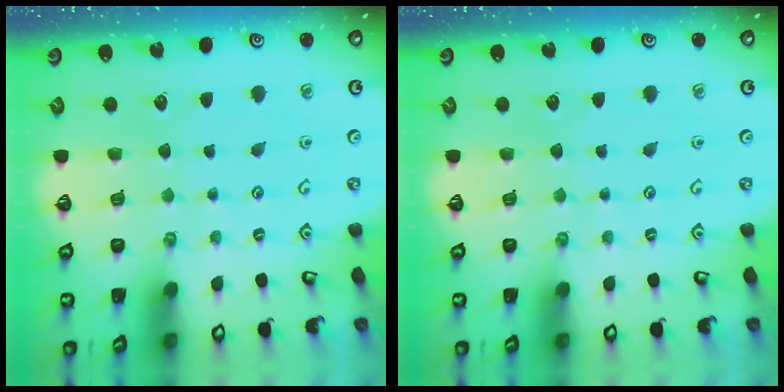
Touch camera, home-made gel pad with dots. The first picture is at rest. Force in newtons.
{"total": 0.0}